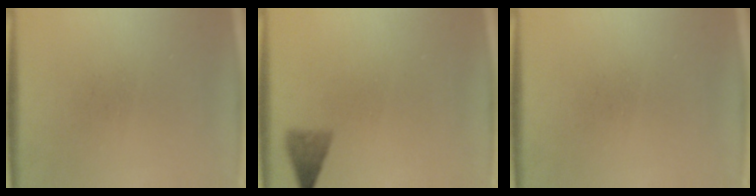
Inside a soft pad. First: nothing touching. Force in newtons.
{"total": 2.5}
{"total": 0.0}